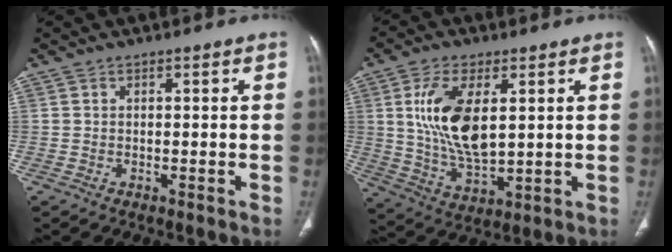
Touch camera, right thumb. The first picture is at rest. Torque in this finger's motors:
{"motor_torque": [0.42, 1.29, 1.61, 0.50, 0.49]}